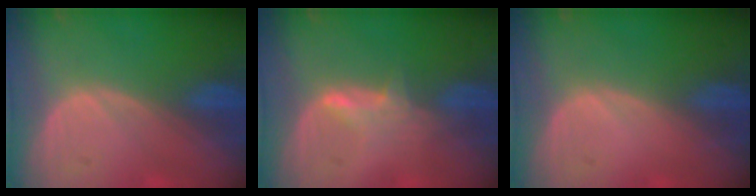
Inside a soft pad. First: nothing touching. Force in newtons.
{"total": 2.9, "press": 2.9, "slide": 0.4}
{"total": 0.0}